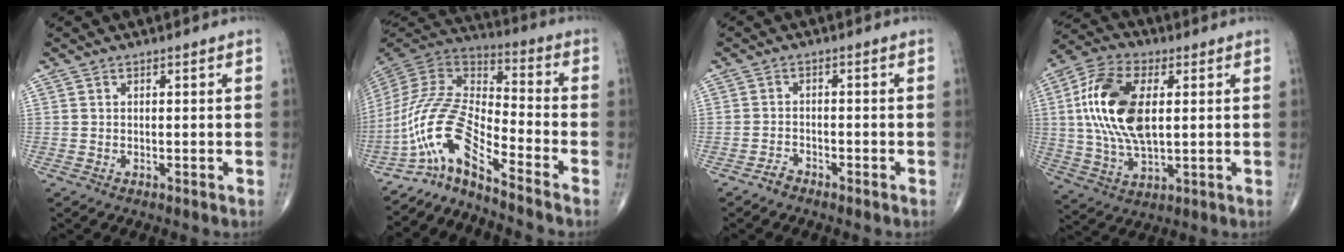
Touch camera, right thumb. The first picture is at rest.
{"total": 13.2, "force": [-9.5, 2.0, 8.9], "torque": [-0.196, 0.081, -0.191]}
{"total": 1.8, "force": [-1.6, 0.5, 0.4], "torque": [-0.007, 0.005, -0.034]}
{"total": 16.9, "force": [2.6, 8.7, 14.2], "torque": [-0.284, 0.004, 0.046]}